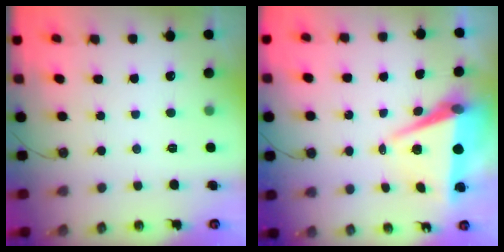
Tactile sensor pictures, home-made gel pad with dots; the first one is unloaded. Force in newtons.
{"total": 7.5, "press": 6.1, "slide": 4.3}